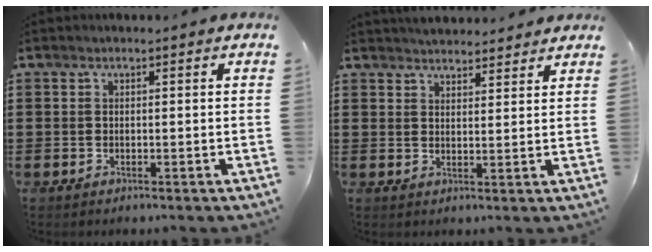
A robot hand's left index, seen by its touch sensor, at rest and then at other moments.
{"total": 2.9, "force": [2.9, 0.2, -0.2], "torque": [-0.005, -0.006, 0.053]}